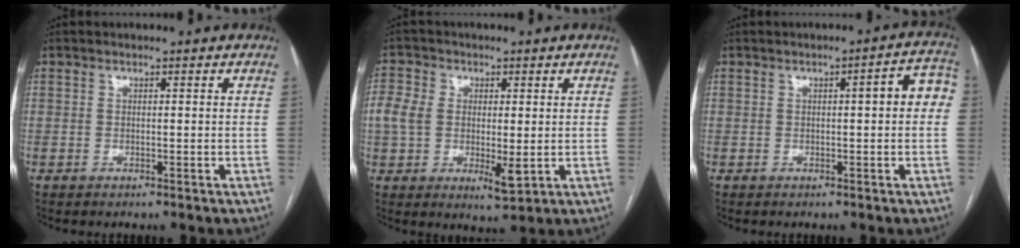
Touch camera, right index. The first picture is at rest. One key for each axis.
{"total": 8.4, "fx": -0.4, "fy": 4.8, "fz": 6.9, "tx": -0.128, "ty": -0.001, "tz": -0.003}
{"total": 5.5, "fx": 0.6, "fy": 1.1, "fz": 5.3, "tx": -0.058, "ty": 0.021, "tz": 0.001}